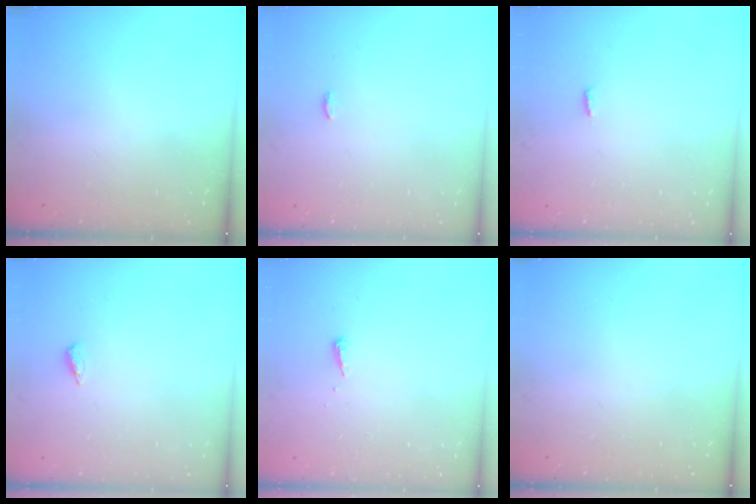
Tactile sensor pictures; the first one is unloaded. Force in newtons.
{"total": 3.4, "press": 3.3, "slide": 1.0}
{"total": 3.0, "press": 2.9, "slide": 0.8}
{"total": 2.6, "press": 2.2, "slide": 1.3}
{"total": 3.9, "press": 3.9, "slide": 0.4}
{"total": 0.0}